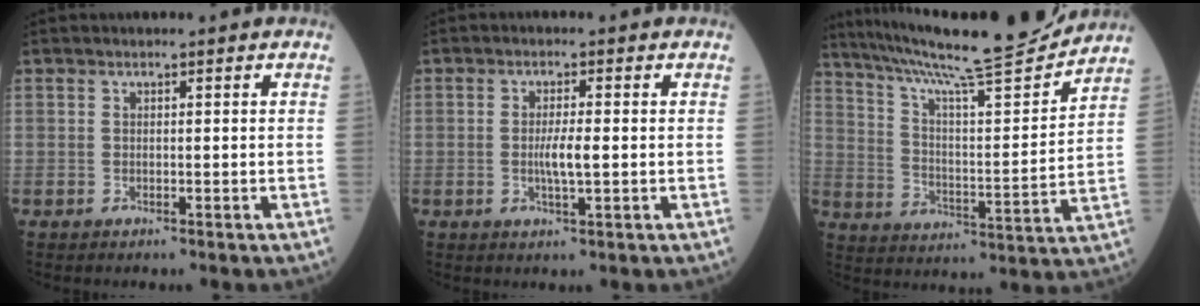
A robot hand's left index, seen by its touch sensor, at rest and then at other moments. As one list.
[{"total": 3.3, "force": [-0.4, 0.3, 3.2], "torque": [-0.064, -0.004, -0.005]}, {"total": 19.4, "force": [17.7, -0.1, 8.1], "torque": [-0.142, -0.023, 0.271]}]